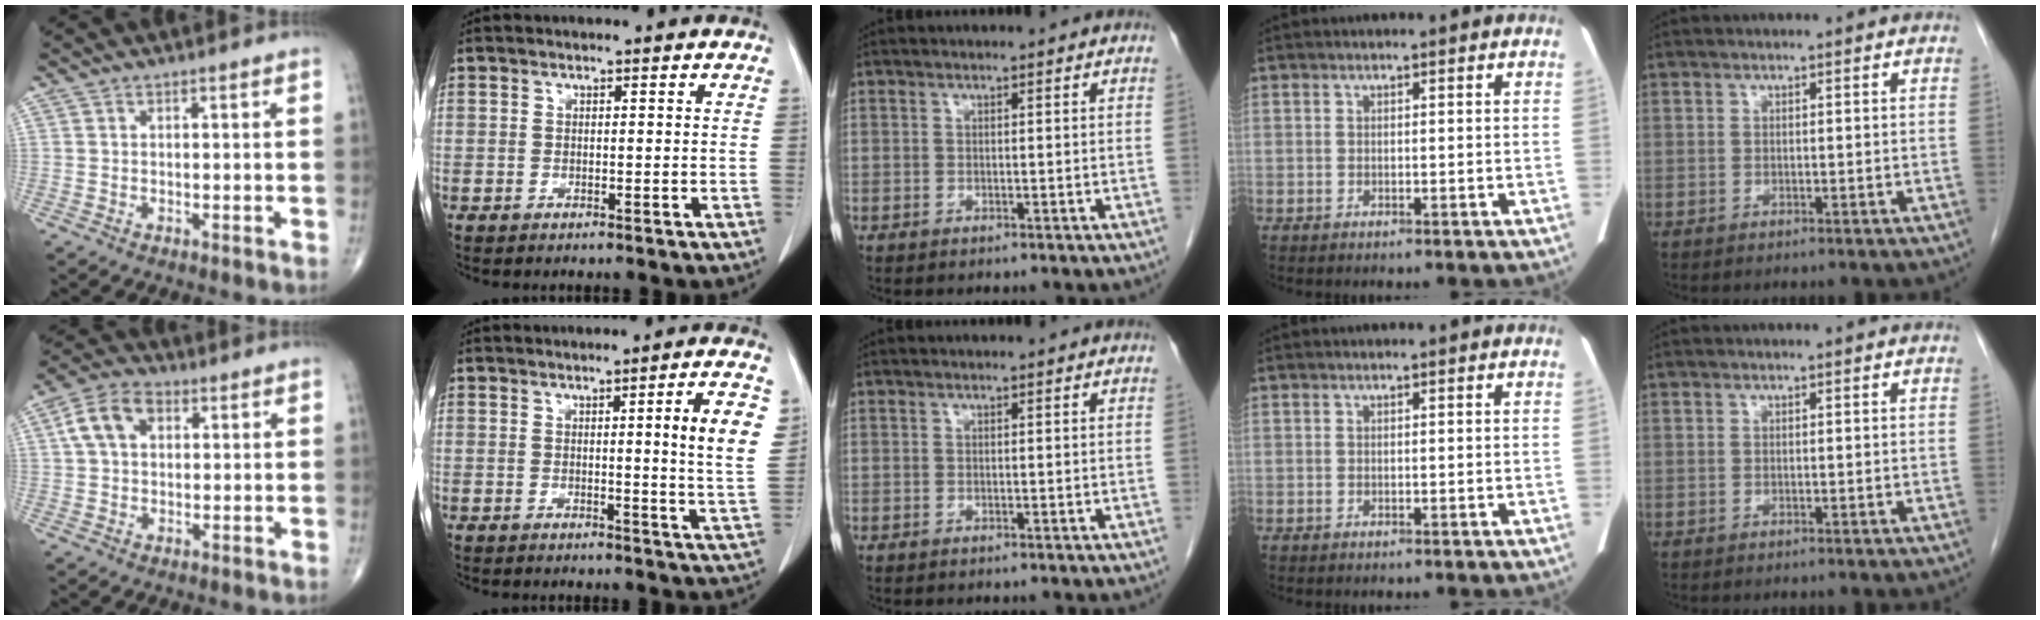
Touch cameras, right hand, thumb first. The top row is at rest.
{"thumb": {"total": 7.8, "force": [2.1, 5.1, 5.6], "torque": [-0.104, 0.020, 0.032]}, "index": {"total": 7.6, "force": [1.6, -0.7, 7.4], "torque": [-0.093, -0.011, 0.016]}}